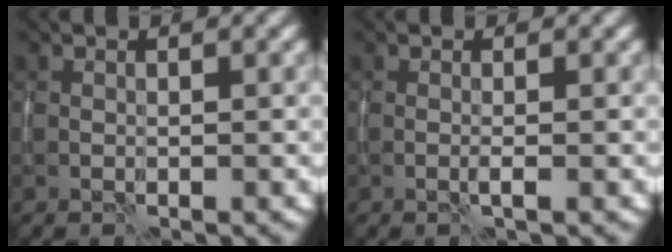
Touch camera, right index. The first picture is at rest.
{"total": 0.5, "force": [-0.2, -0.1, 0.4], "torque": [-0.011, 0.000, -0.005]}